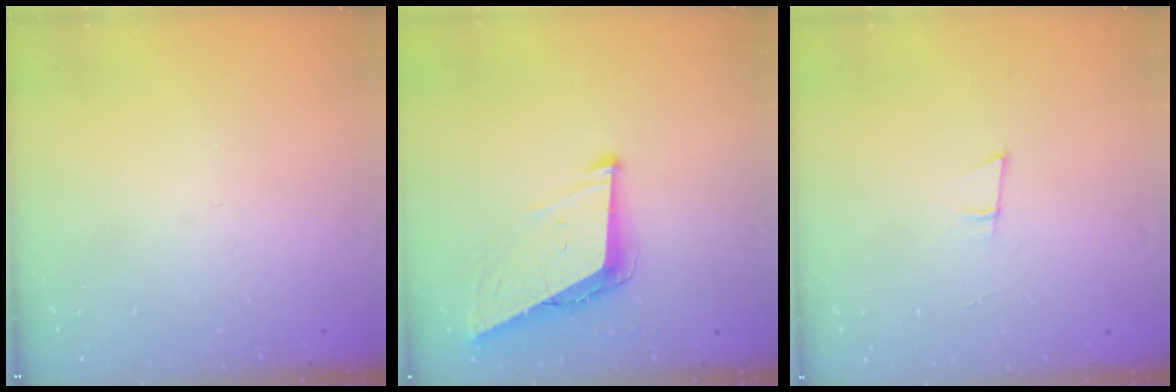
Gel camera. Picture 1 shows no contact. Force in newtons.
{"total": 7.8, "press": 7.8, "slide": 0.9}
{"total": 5.7, "press": 4.9, "slide": 2.8}